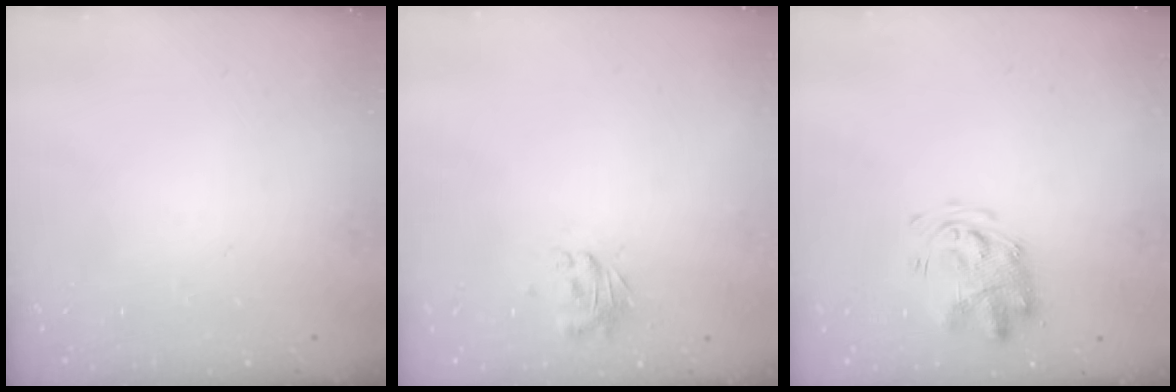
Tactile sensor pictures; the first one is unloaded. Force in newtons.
{"total": 1.3, "press": 1.2, "slide": 0.4}
{"total": 3.9, "press": 3.8, "slide": 0.8}